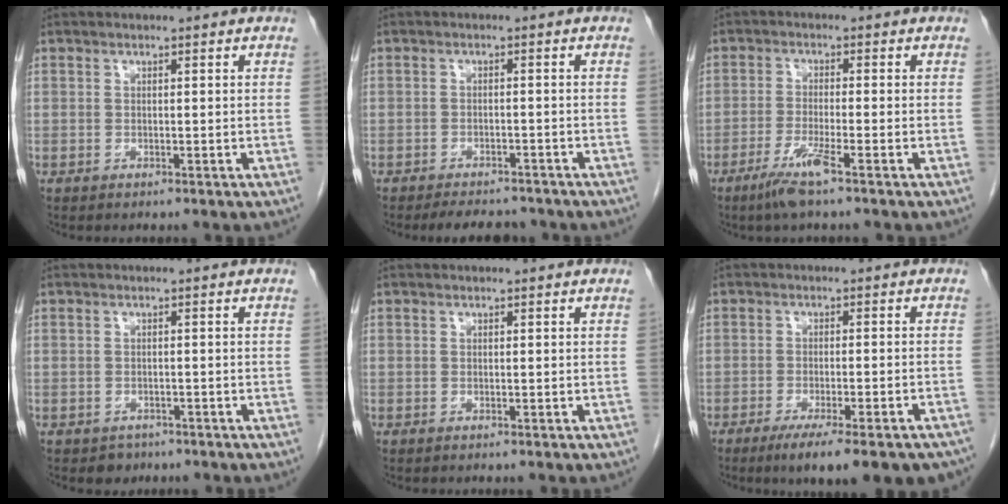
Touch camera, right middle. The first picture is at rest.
{"total": 6.2, "force": [-5.6, 1.9, 1.8], "torque": [-0.026, -0.006, -0.074]}
{"total": 4.7, "force": [-3.0, -0.4, 3.7], "torque": [-0.076, -0.011, -0.062]}
{"total": 1.8, "force": [-1.3, 1.3, 0.1], "torque": [-0.009, 0.003, -0.016]}
{"total": 0.0}
{"total": 15.7, "force": [-12.5, 2.7, 9.1], "torque": [-0.081, -0.007, -0.163]}